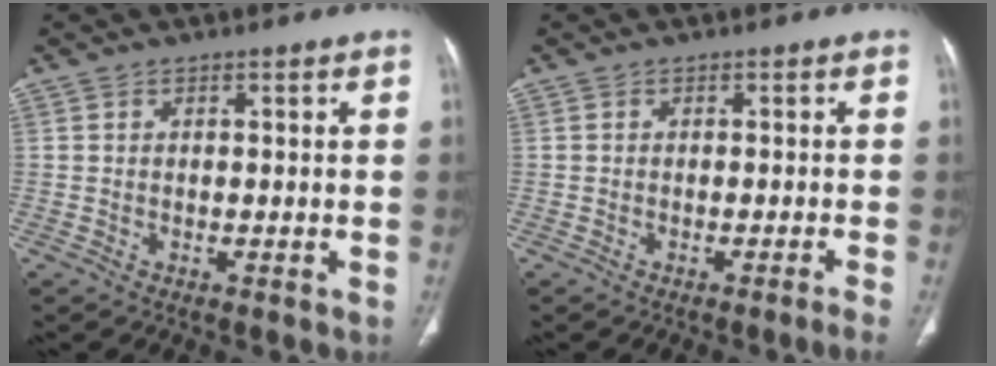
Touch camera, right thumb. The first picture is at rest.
{"total": 1.9, "force": [-1.4, -0.7, 1.0], "torque": [-0.023, 0.008, -0.017]}